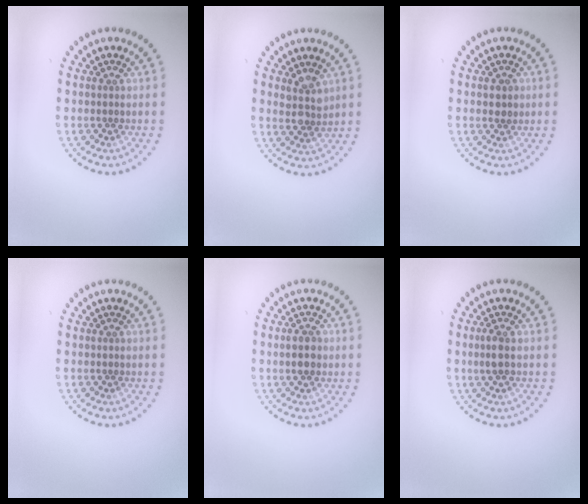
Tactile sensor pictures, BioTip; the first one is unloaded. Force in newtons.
{"total": 2.3, "press": 2.0, "slide": 1.1}
{"total": 1.4, "press": 1.4, "slide": 0.3}
{"total": 0.0}
{"total": 2.3, "press": 2.3, "slide": 0.1}
{"total": 1.4, "press": 1.4, "slide": 0.4}